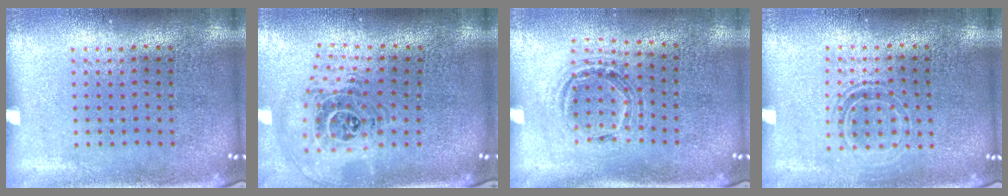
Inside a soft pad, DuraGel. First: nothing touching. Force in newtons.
{"total": 1.5, "press": 1.3, "slide": 0.8}
{"total": 1.0, "press": 1.0, "slide": 0.1}
{"total": 1.4, "press": 1.2, "slide": 0.8}